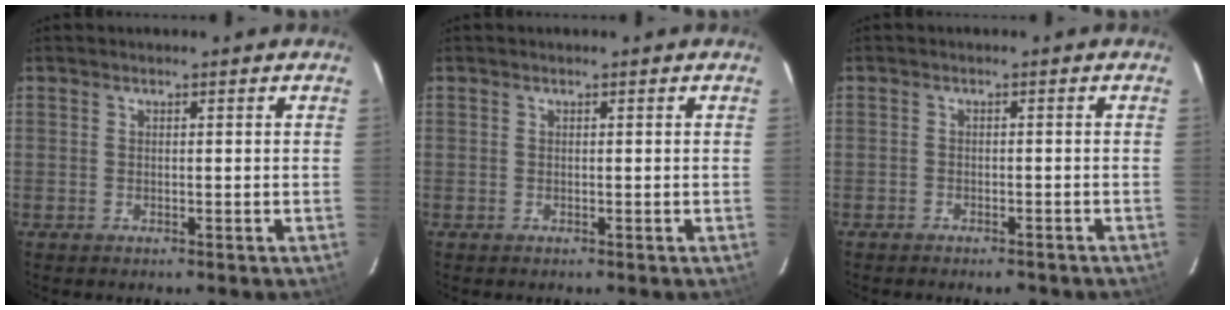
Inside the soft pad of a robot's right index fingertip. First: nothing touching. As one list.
[{"total": 0.0}, {"total": 3.8, "force": [-3.2, 1.5, 1.4], "torque": [-0.036, -0.001, -0.043]}]